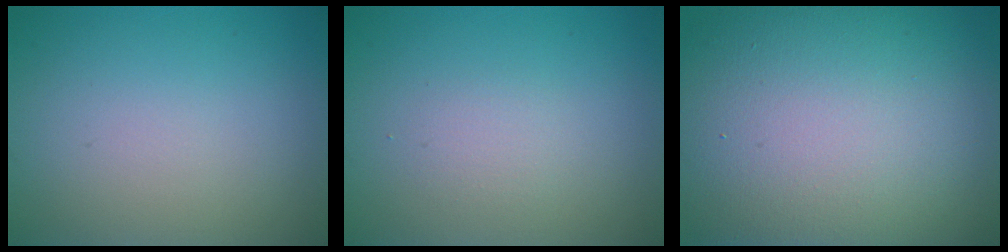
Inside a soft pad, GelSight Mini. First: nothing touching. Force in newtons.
{"total": 1.1, "press": 1.1, "slide": 0.1}
{"total": 18.4, "press": 18.4, "slide": 0.8}